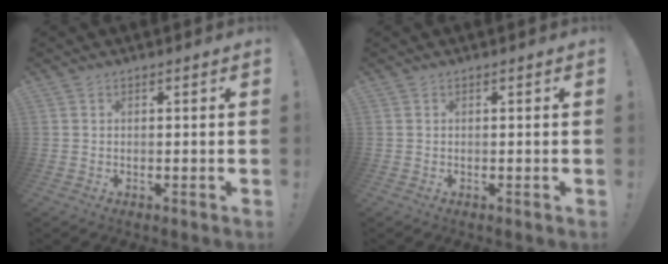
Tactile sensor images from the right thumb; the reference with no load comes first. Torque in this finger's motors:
{"motor_torque": [0.00, 0.00, -0.01, -0.01, 0.00]}